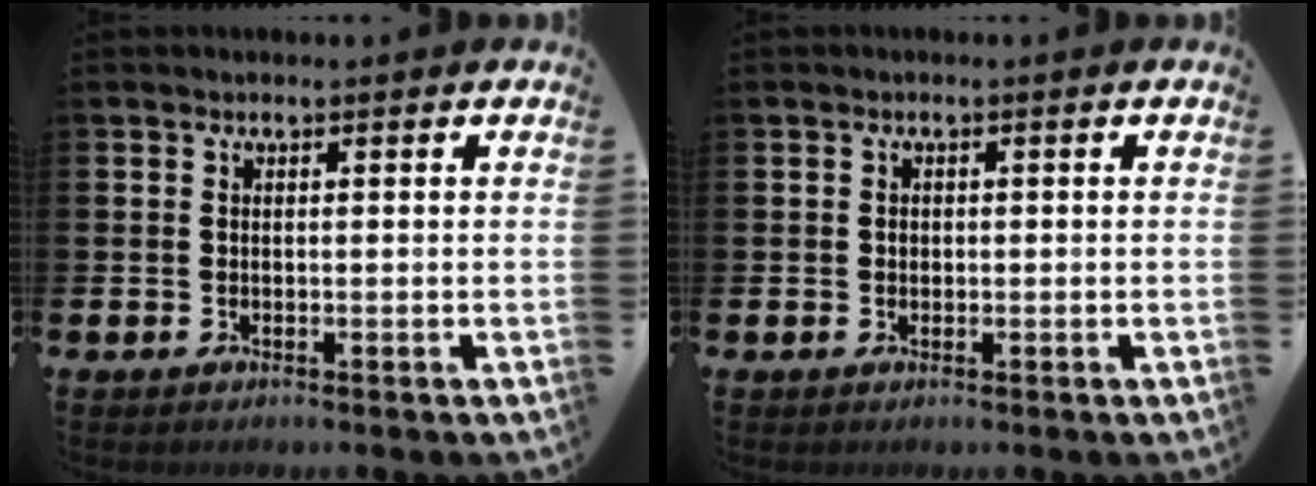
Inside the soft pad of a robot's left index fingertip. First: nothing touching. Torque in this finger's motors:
{"motor_torque": [-0.02, 0.07, -0.07, -0.01]}